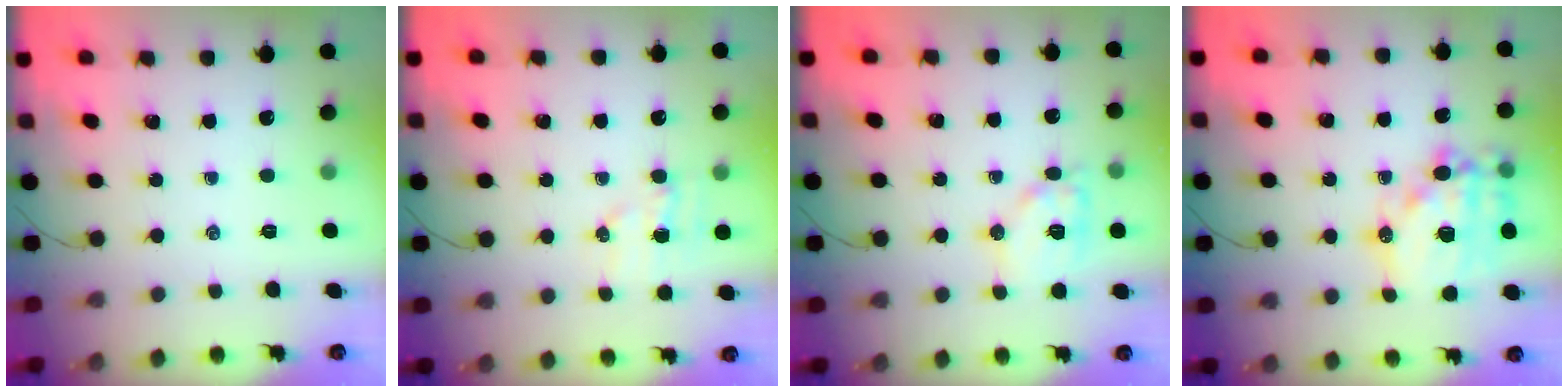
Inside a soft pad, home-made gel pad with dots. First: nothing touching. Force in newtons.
{"total": 5.8, "press": 5.7, "slide": 1.2}
{"total": 10.9, "press": 10.9, "slide": 0.6}
{"total": 18.3, "press": 18.0, "slide": 3.4}